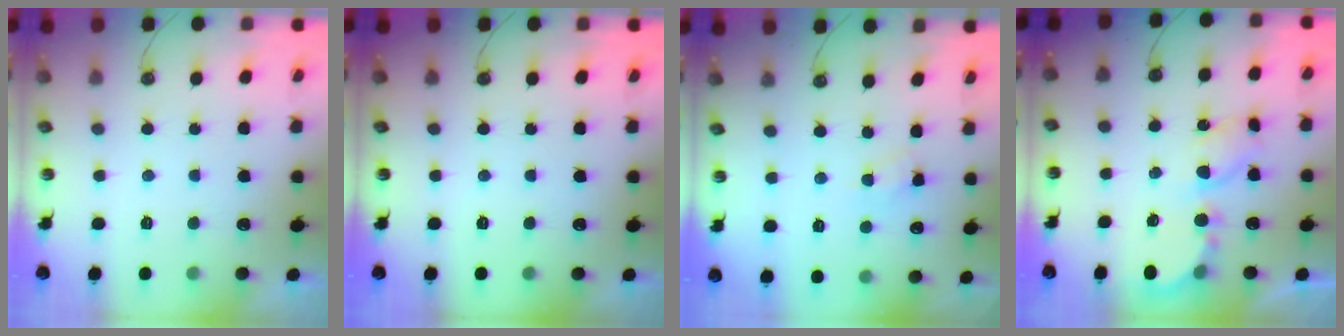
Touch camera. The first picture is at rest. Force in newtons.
{"total": 0.0}
{"total": 3.7, "press": 3.7, "slide": 0.6}
{"total": 6.7, "press": 6.7, "slide": 0.2}